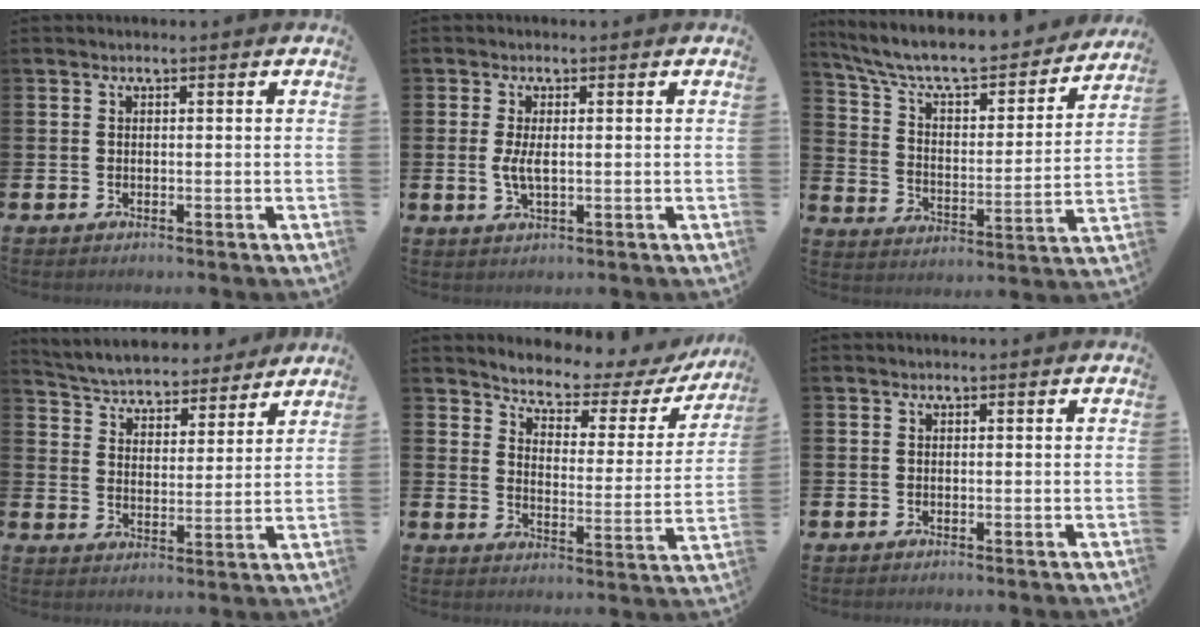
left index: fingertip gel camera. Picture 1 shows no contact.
{"total": 2.7, "force": [0.2, 1.0, 2.5], "torque": [-0.046, 0.003, 0.001]}
{"total": 8.5, "force": [7.5, 2.1, 3.3], "torque": [-0.094, -0.055, 0.123]}
{"total": 5.1, "force": [4.9, 1.2, 0.3], "torque": [-0.031, -0.042, 0.081]}
{"total": 5.3, "force": [5.0, 1.5, 1.0], "torque": [-0.046, -0.041, 0.080]}
{"total": 0.0}